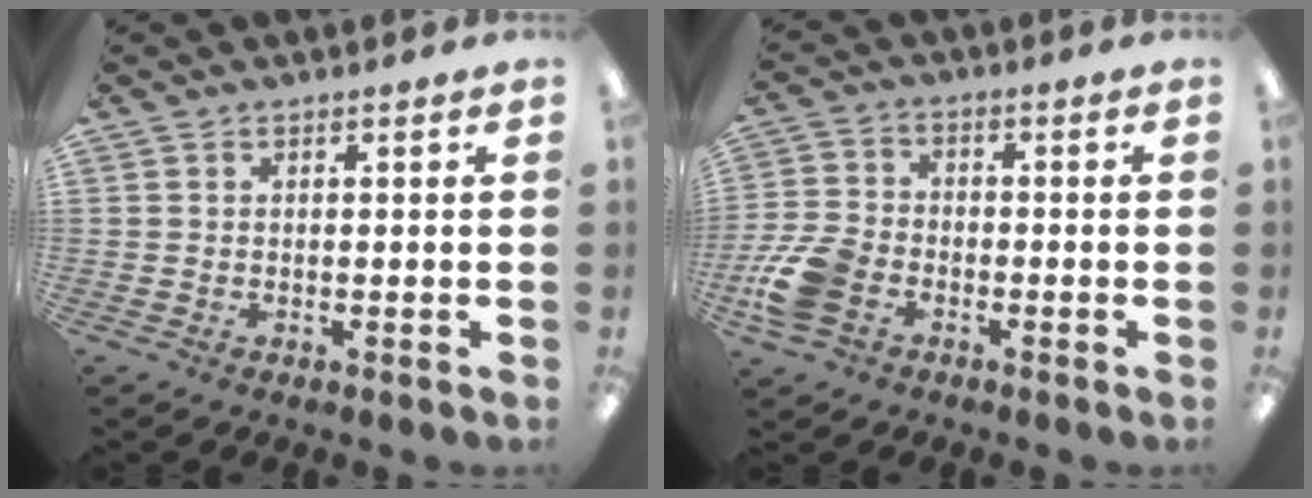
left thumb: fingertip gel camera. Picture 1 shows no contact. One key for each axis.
{"total": 10.4, "fx": -4.5, "fy": 7.0, "fz": 6.2, "tx": -0.134, "ty": 0.021, "tz": -0.081}